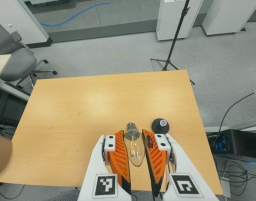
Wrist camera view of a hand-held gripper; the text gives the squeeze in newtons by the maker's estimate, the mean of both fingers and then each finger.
{"total": 23.3, "left": 25.4, "right": 21.2}